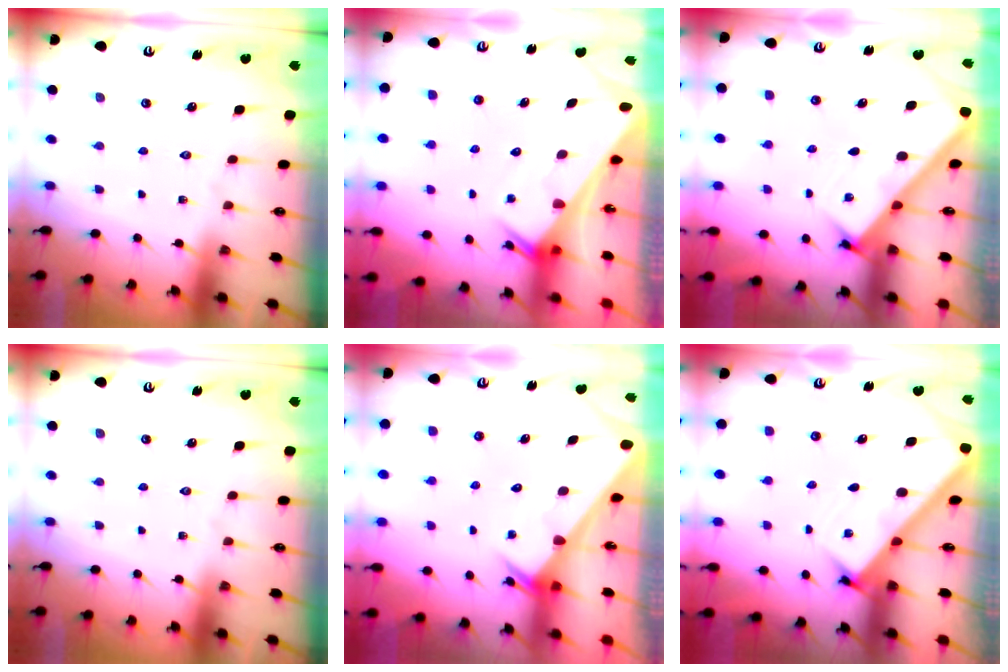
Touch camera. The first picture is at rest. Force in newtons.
{"total": 2.5, "press": 2.5, "slide": 0.1}
{"total": 2.1, "press": 2.1, "slide": 0.2}
{"total": 0.0}
{"total": 2.3, "press": 2.3, "slide": 0.1}
{"total": 2.6, "press": 2.6, "slide": 0.3}